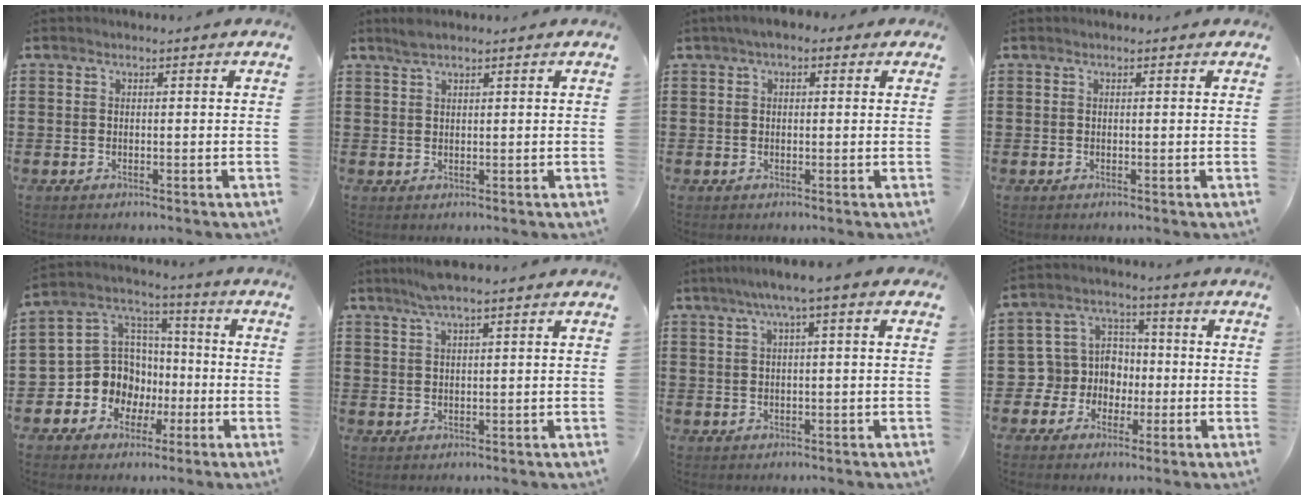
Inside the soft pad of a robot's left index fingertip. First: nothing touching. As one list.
[{"total": 2.3, "force": [1.5, 0.3, 1.7], "torque": [-0.036, 0.002, 0.028]}, {"total": 2.2, "force": [0.9, 1.3, 1.5], "torque": [-0.034, 0.009, 0.014]}, {"total": 0.0}, {"total": 10.3, "force": [-2.8, 9.7, 2.4], "torque": [-0.099, 0.008, -0.049]}, {"total": 3.3, "force": [2.4, -0.1, 2.2], "torque": [-0.048, 0.001, 0.044]}, {"total": 3.3, "force": [0.7, 0.0, 3.2], "torque": [-0.061, 0.000, 0.009]}, {"total": 6.8, "force": [-0.9, 6.6, 1.0], "torque": [-0.064, -0.001, -0.020]}]